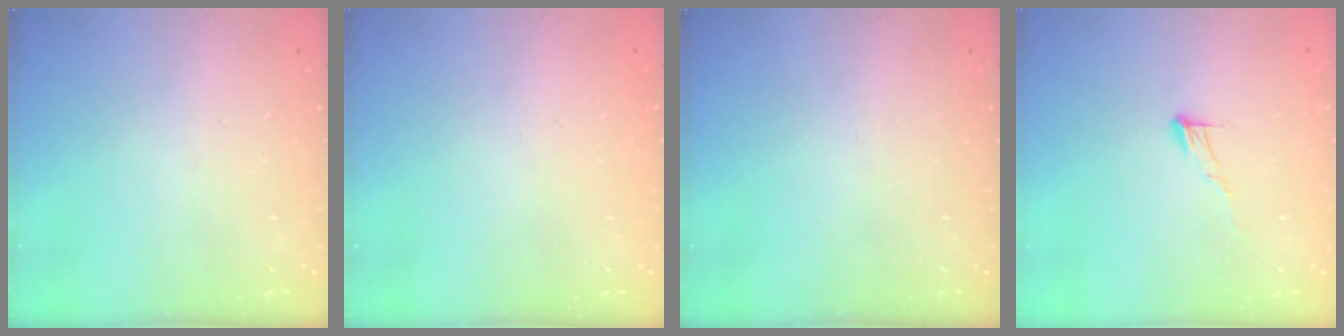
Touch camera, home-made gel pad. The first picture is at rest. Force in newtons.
{"total": 1.6, "press": 1.6, "slide": 0.1}
{"total": 0.0}
{"total": 6.1, "press": 6.1, "slide": 0.3}